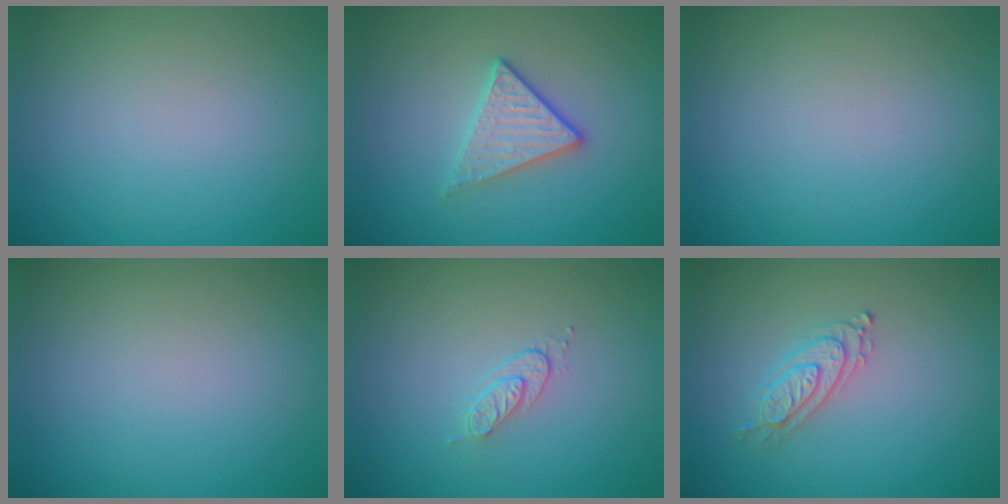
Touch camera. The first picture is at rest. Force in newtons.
{"total": 2.8, "press": 2.5, "slide": 1.2}
{"total": 0.0}
{"total": 0.0}
{"total": 1.5, "press": 0.8, "slide": 1.3}
{"total": 2.2, "press": 2.1, "slide": 0.6}